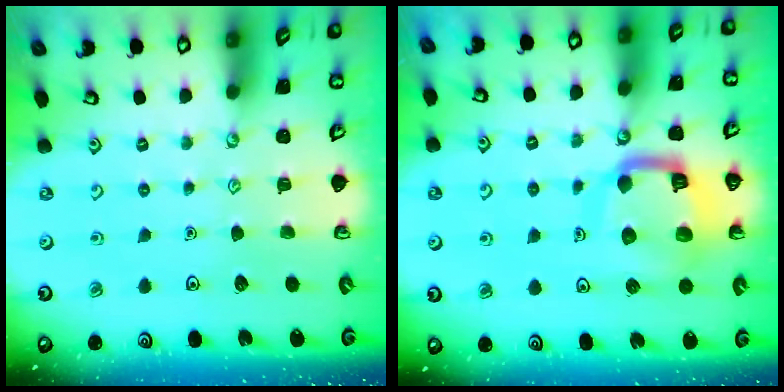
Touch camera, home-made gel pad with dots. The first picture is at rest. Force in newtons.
{"total": 11.5, "press": 11.4, "slide": 1.4}